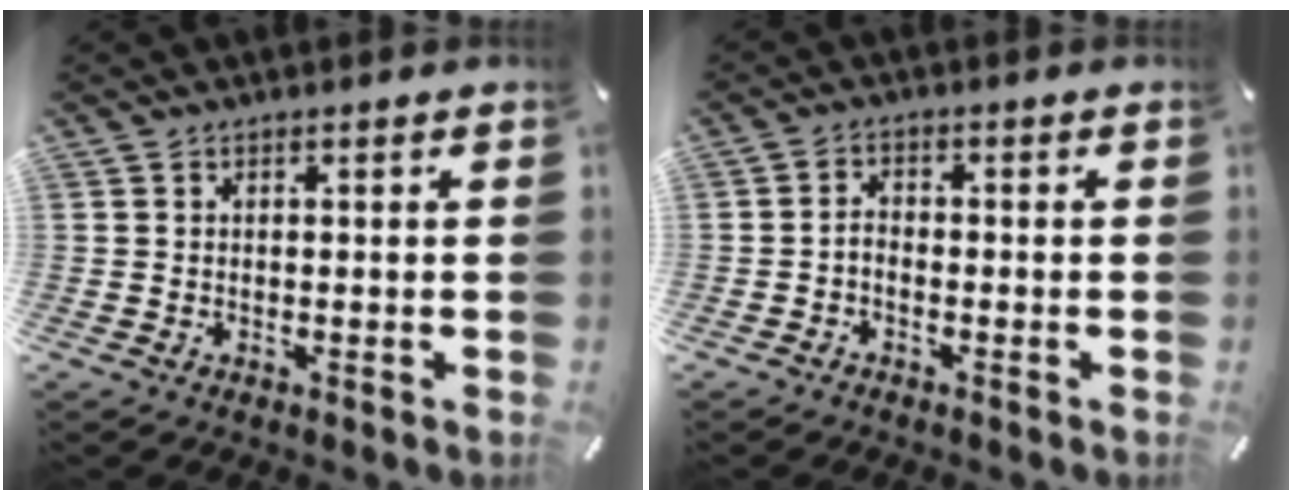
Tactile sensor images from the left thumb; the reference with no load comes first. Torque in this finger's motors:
{"motor_torque": [-0.30, -0.37, 0.18, 0.37, -0.05]}